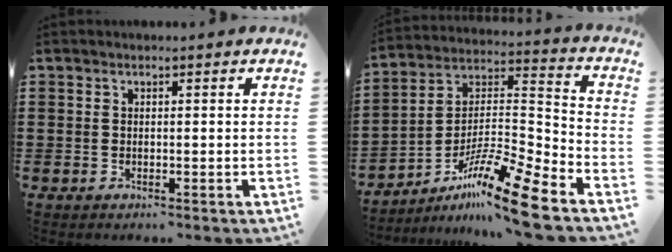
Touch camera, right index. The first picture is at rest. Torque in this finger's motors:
{"motor_torque": [0.38, -0.29, 0.55, 0.05]}